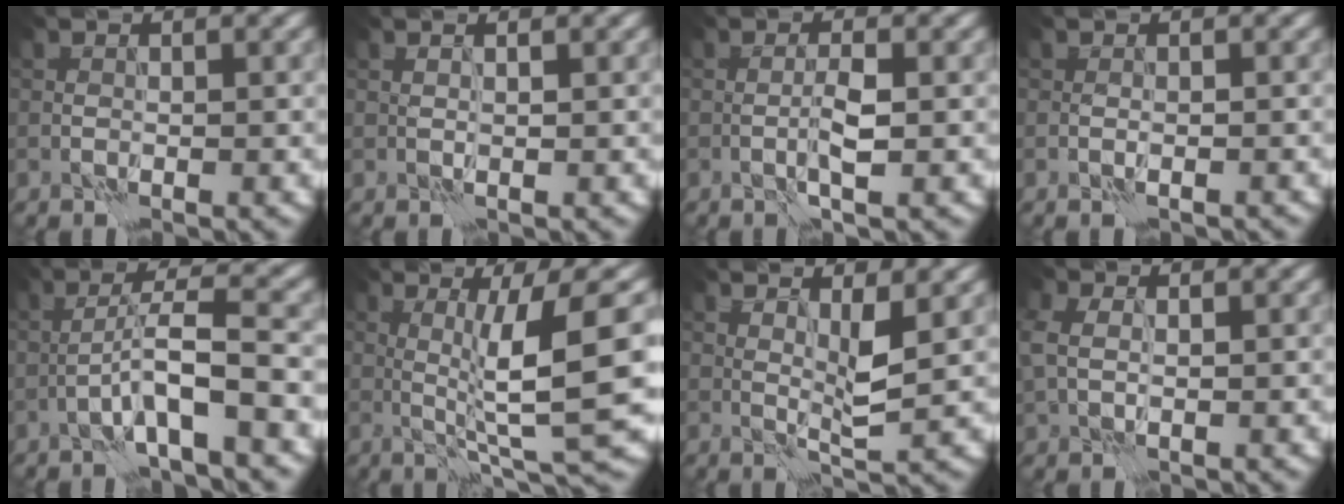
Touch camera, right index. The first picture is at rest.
{"total": 1.1, "force": [0.7, 0.3, 0.8], "torque": [-0.010, -0.007, 0.005]}
{"total": 2.1, "force": [-0.2, 0.3, 2.1], "torque": [-0.041, 0.001, -0.007]}
{"total": 0.9, "force": [-0.5, 0.2, 0.7], "torque": [-0.015, -0.002, -0.009]}
{"total": 4.6, "force": [-1.8, 0.3, 4.2], "torque": [-0.074, 0.018, -0.038]}
{"total": 9.1, "force": [0.9, 1.0, 9.0], "torque": [-0.136, 0.003, 0.021]}
{"total": 2.5, "force": [1.0, 0.3, 2.3], "torque": [-0.043, -0.006, 0.017]}
{"total": 3.0, "force": [0.6, 2.1, 2.1], "torque": [-0.059, 0.008, 0.010]}